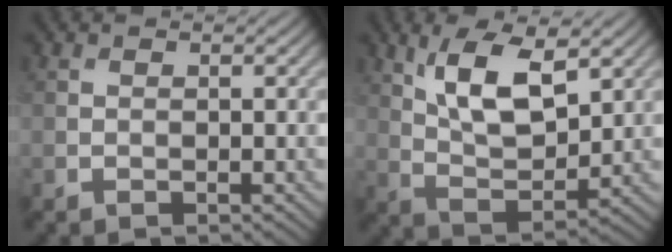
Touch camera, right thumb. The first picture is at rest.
{"total": 9.2, "force": [4.2, 3.7, 7.3], "torque": [-0.150, 0.002, 0.084]}